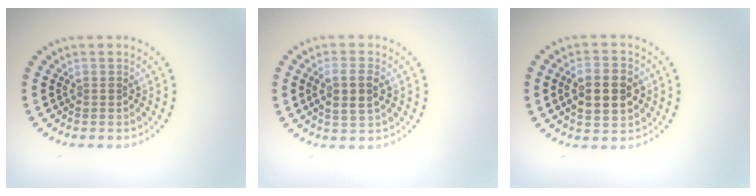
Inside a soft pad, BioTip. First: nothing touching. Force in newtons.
{"total": 2.9, "press": 2.7, "slide": 0.8}
{"total": 5.2, "press": 5.2, "slide": 0.2}